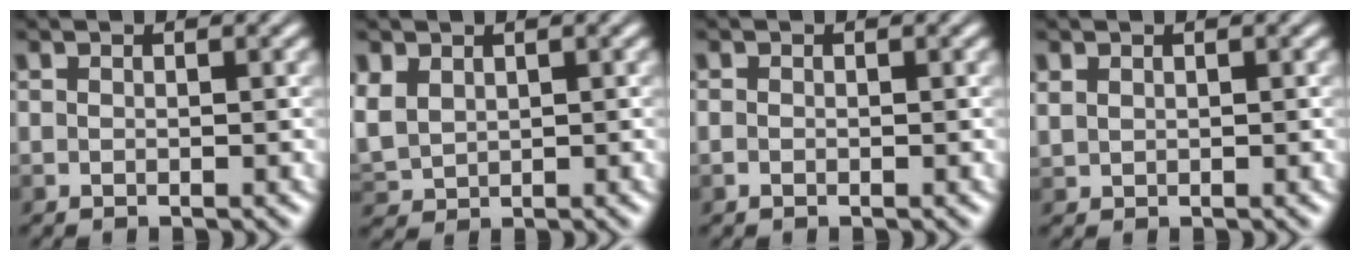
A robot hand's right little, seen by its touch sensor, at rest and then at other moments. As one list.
[{"total": 3.6, "force": [1.1, 2.8, 2.1], "torque": [-0.069, -0.005, 0.027]}, {"total": 0.6, "force": [-0.5, 0.3, 0.2], "torque": [-0.006, -0.002, -0.010]}, {"total": 1.2, "force": [0.6, 0.8, 0.5], "torque": [-0.019, -0.001, 0.014]}]